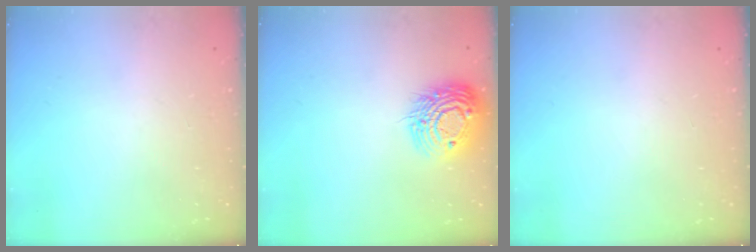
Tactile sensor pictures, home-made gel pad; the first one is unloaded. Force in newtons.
{"total": 15.3, "press": 15.3, "slide": 1.2}
{"total": 0.0}